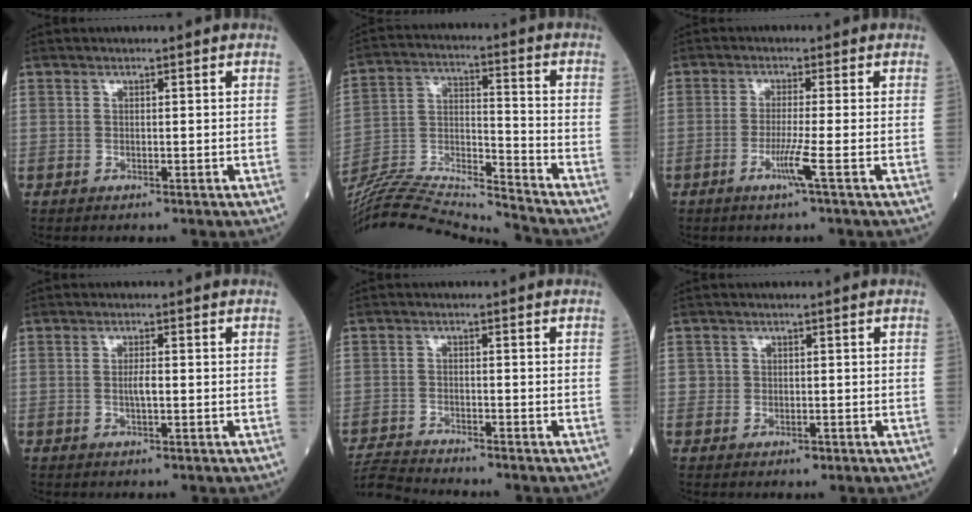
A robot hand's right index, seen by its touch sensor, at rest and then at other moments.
{"total": 19.5, "force": [-18.6, -1.6, 5.5], "torque": [-0.105, 0.005, -0.319]}
{"total": 3.6, "force": [-1.5, -1.0, 3.1], "torque": [-0.067, -0.009, -0.034]}
{"total": 1.8, "force": [-0.2, 0.3, 1.8], "torque": [-0.037, 0.001, -0.005]}
{"total": 6.0, "force": [-5.9, -0.9, 0.6], "torque": [-0.015, -0.013, -0.107]}
{"total": 1.9, "force": [-0.4, 1.8, 0.5], "torque": [-0.006, 0.005, -0.003]}